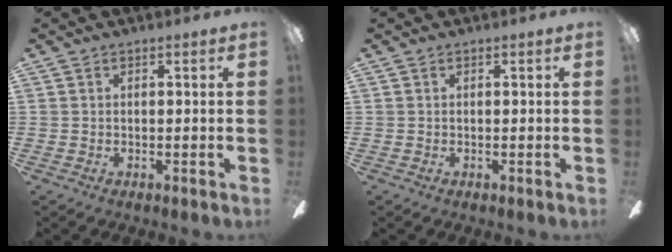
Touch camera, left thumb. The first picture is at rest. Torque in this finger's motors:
{"motor_torque": [-0.01, 0.01, 0.00, 0.03, 0.00]}